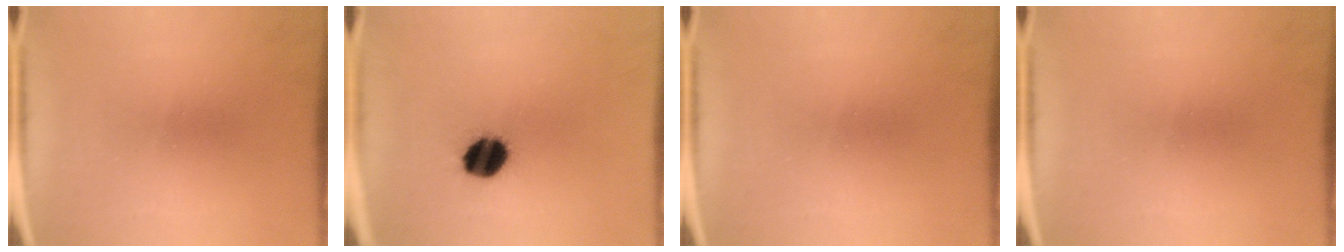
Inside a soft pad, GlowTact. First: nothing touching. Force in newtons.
{"total": 9.8}
{"total": 0.0}
{"total": 0.0}